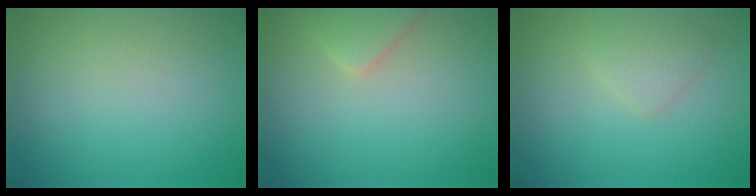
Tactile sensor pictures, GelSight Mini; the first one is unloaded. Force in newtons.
{"total": 2.0, "press": 2.0, "slide": 0.1}
{"total": 1.7, "press": 1.7, "slide": 0.1}